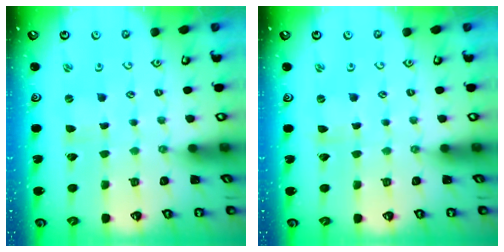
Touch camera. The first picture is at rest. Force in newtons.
{"total": 0.0}